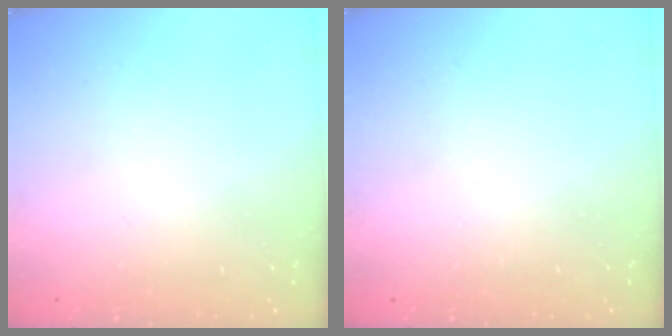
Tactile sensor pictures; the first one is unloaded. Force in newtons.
{"total": 0.0}